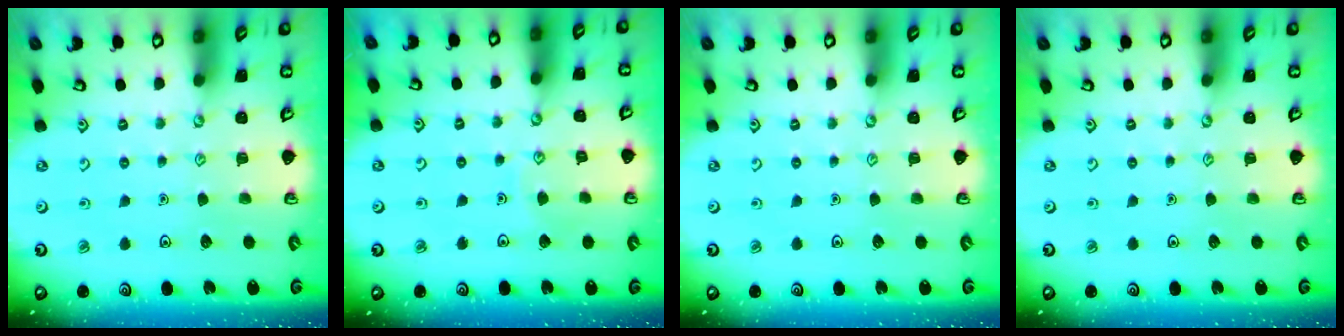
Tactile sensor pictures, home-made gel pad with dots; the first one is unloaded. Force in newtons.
{"total": 4.8, "press": 4.8, "slide": 0.2}
{"total": 0.0}
{"total": 0.0}